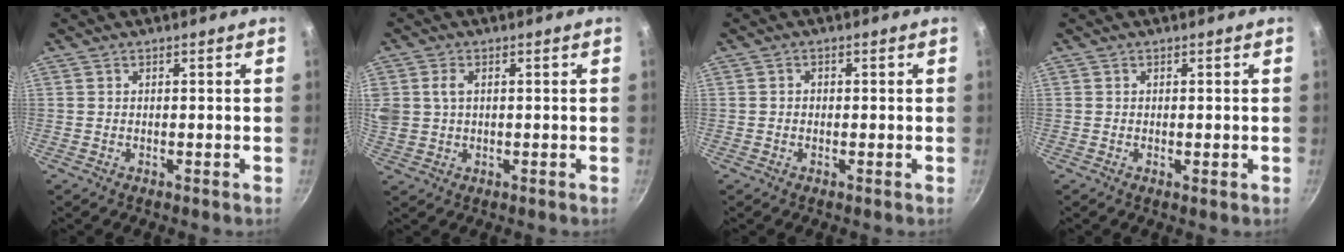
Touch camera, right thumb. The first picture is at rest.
{"total": 6.3, "force": [1.4, 4.7, 4.0], "torque": [-0.081, 0.007, 0.028]}
{"total": 1.0, "force": [-0.2, 0.9, 0.5], "torque": [-0.006, 0.005, -0.004]}
{"total": 1.1, "force": [-0.1, 0.4, 1.0], "torque": [-0.015, -0.002, -0.002]}